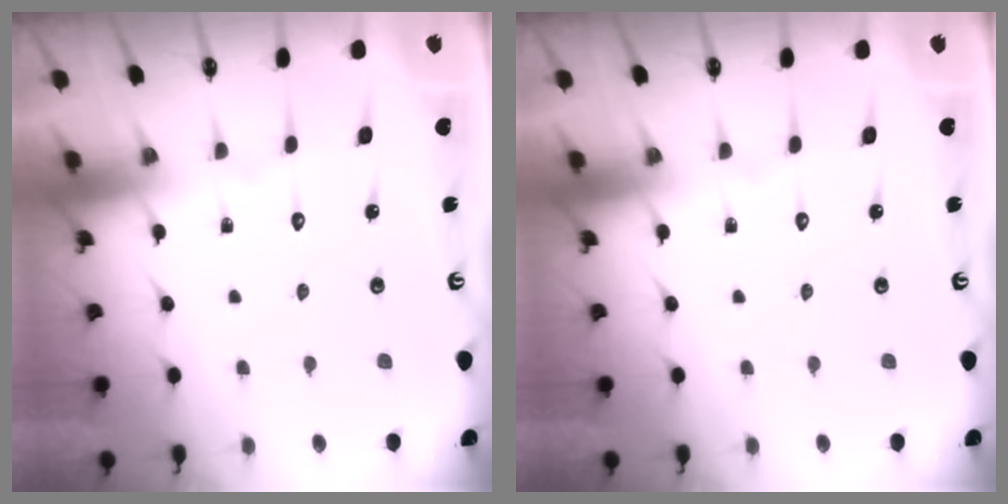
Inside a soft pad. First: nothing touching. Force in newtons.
{"total": 0.0}